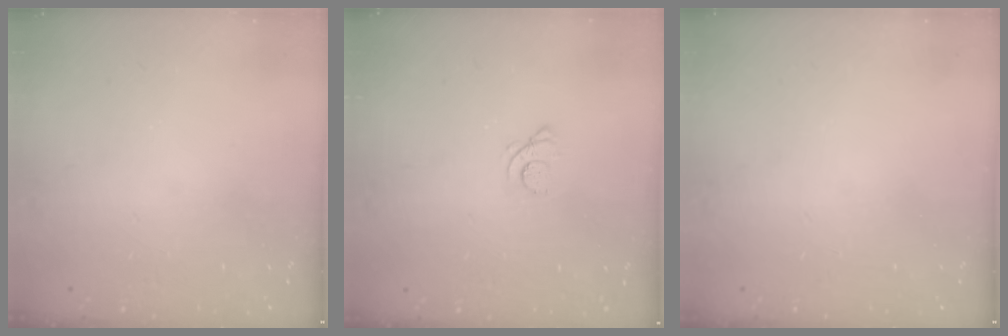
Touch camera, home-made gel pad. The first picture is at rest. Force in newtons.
{"total": 1.2, "press": 1.2, "slide": 0.1}
{"total": 0.0}